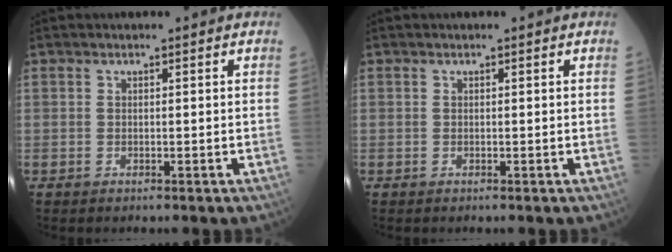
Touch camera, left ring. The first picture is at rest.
{"total": 0.0}